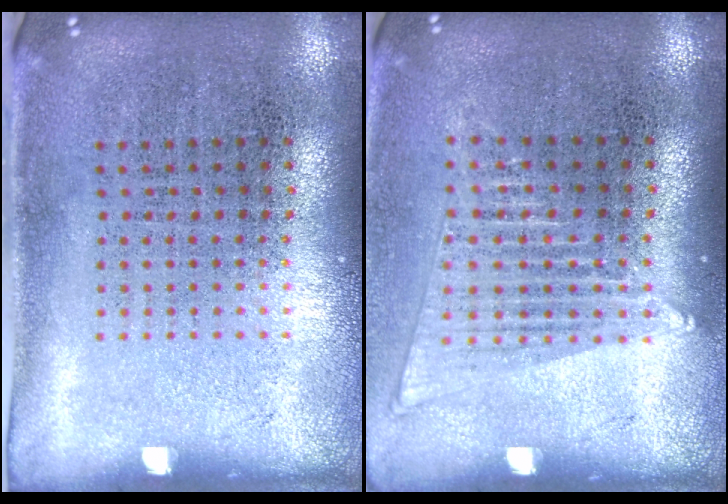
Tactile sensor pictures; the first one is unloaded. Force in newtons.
{"total": 1.5, "press": 1.4, "slide": 0.7}